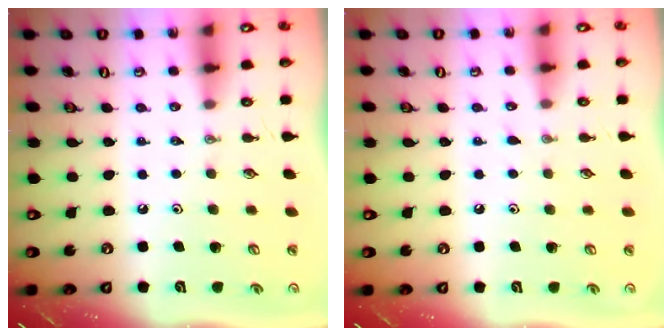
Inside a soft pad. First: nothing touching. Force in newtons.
{"total": 4.0, "press": 4.0, "slide": 0.6}